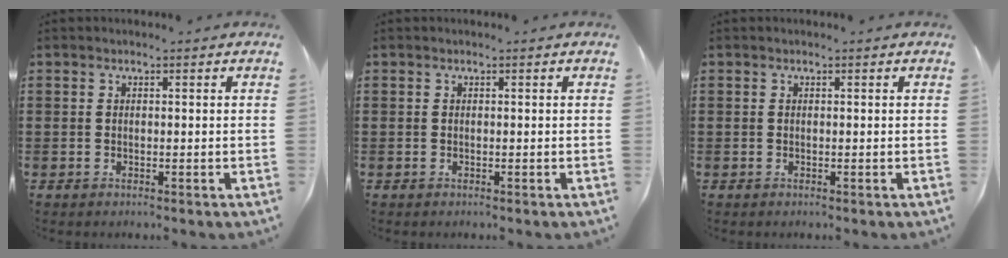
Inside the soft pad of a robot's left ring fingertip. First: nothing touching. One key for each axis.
{"total": 0.0}
{"total": 0.0}